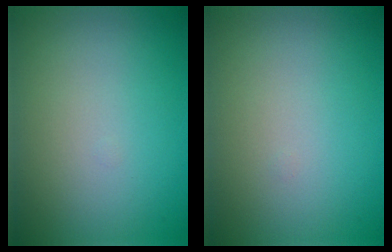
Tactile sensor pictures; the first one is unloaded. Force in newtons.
{"total": 0.0}